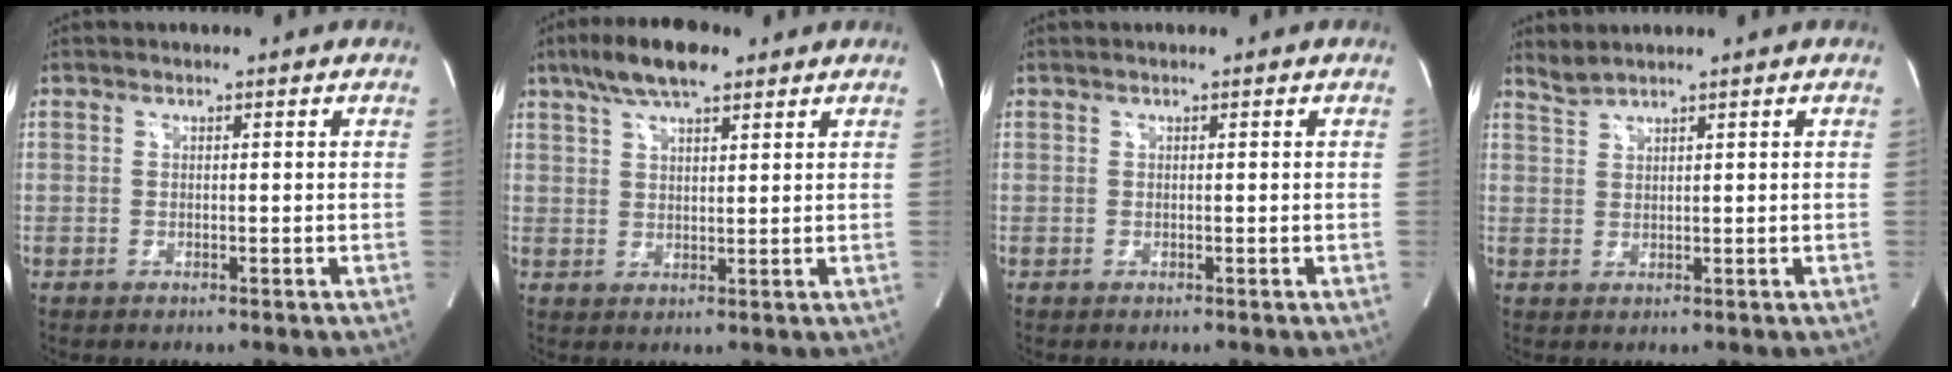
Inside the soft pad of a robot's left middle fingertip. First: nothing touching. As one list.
[{"total": 8.0, "force": [5.5, 2.2, 5.4], "torque": [-0.105, 0.019, 0.097]}, {"total": 0.0}, {"total": 1.9, "force": [1.8, -0.5, 0.2], "torque": [-0.008, 0.007, 0.044]}]